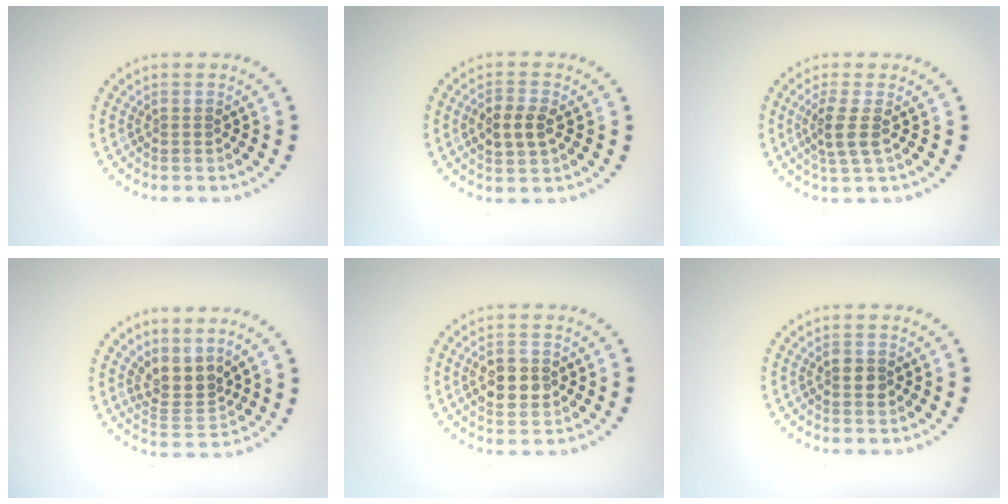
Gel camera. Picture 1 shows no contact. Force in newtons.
{"total": 2.8, "press": 2.8, "slide": 0.3}
{"total": 2.5, "press": 1.9, "slide": 1.6}
{"total": 2.9, "press": 2.0, "slide": 2.1}
{"total": 3.5, "press": 3.5, "slide": 0.2}
{"total": 1.3, "press": 1.3, "slide": 0.0}